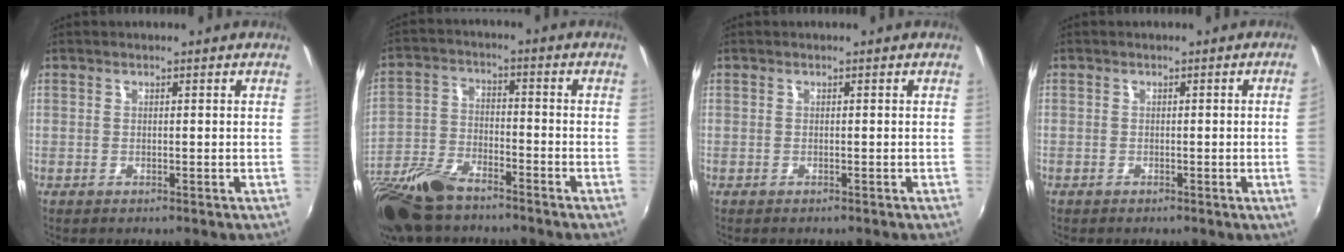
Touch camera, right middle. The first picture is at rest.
{"total": 15.6, "force": [-12.0, 5.6, 8.4], "torque": [-0.197, -0.028, -0.234]}
{"total": 0.0}
{"total": 1.8, "force": [-0.2, -1.1, 1.4], "torque": [-0.018, -0.012, 0.000]}